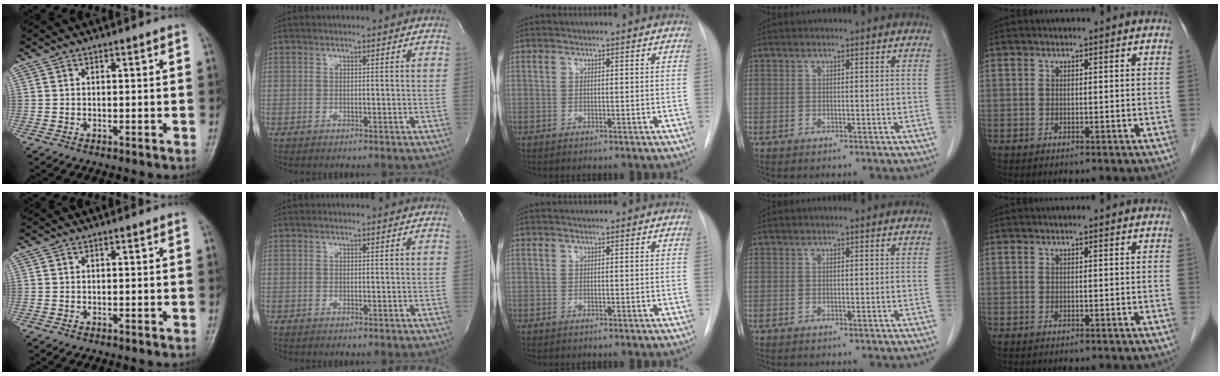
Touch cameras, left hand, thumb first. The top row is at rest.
{}